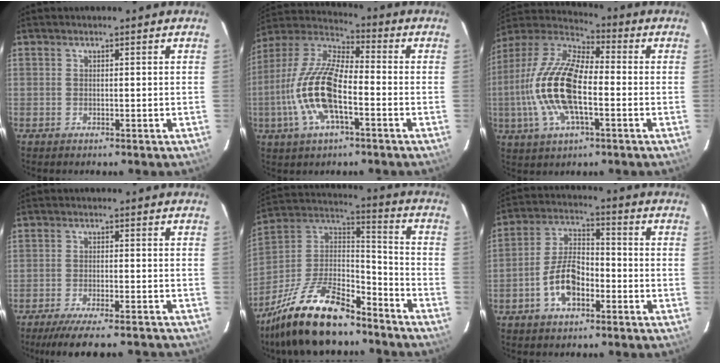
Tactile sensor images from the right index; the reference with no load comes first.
{"total": 16.2, "force": [-4.5, 6.0, 14.3], "torque": [-0.298, -0.001, -0.094]}
{"total": 18.5, "force": [-3.0, 7.6, 16.6], "torque": [-0.344, 0.002, -0.067]}
{"total": 13.4, "force": [-11.7, 2.1, 6.2], "torque": [-0.125, -0.026, -0.170]}
{"total": 22.7, "force": [-16.5, 8.2, 13.3], "torque": [-0.267, -0.001, -0.280]}
{"total": 5.7, "force": [-3.2, 3.5, 3.3], "torque": [-0.065, 0.020, -0.052]}